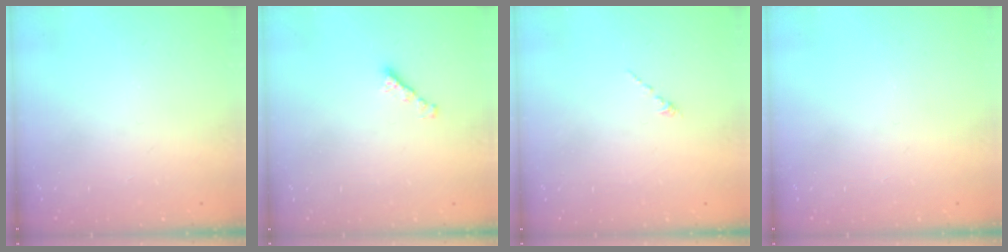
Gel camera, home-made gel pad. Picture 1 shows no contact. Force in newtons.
{"total": 2.7, "press": 2.6, "slide": 0.7}
{"total": 0.0}
{"total": 0.0}